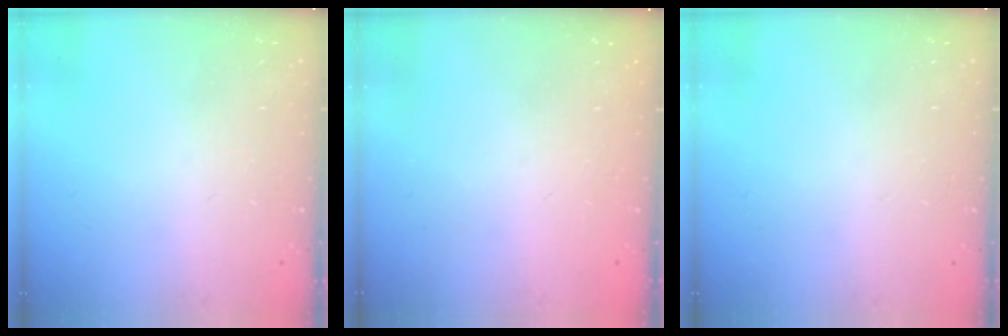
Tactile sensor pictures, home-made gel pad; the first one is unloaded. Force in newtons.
{"total": 0.0}
{"total": 0.0}